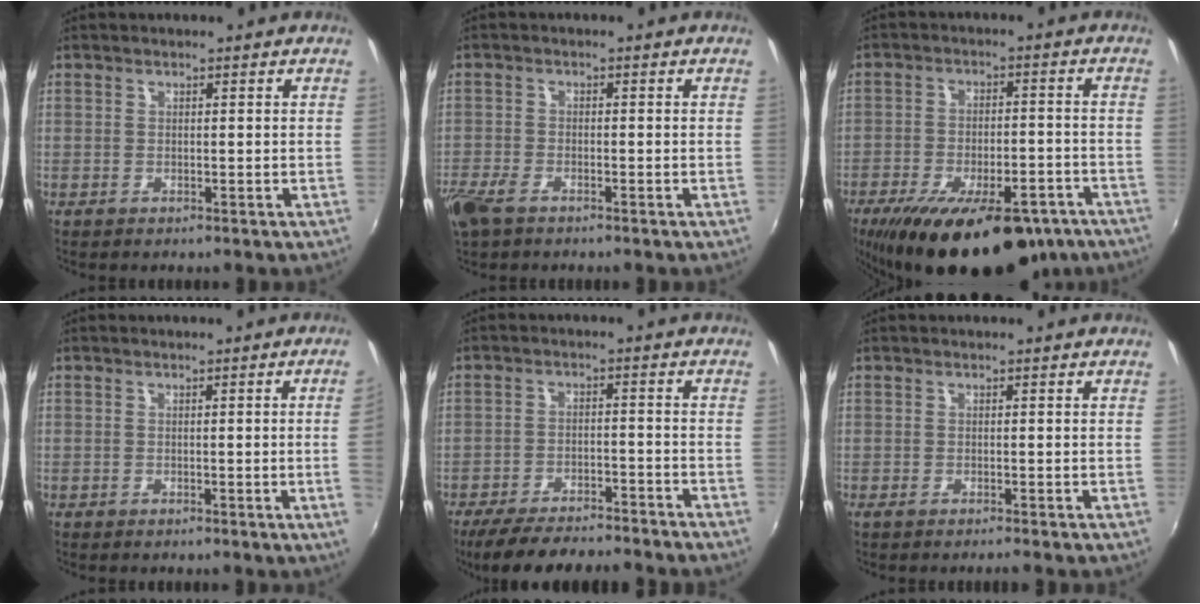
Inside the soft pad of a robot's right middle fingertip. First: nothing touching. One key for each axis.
{"total": 6.2, "fx": -4.2, "fy": 2.6, "fz": 3.7, "tx": -0.101, "ty": -0.017, "tz": -0.086}
{"total": 23.7, "fx": -16.4, "fy": 9.7, "fz": 14.2, "tx": -0.252, "ty": -0.028, "tz": -0.225}
{"total": 2.5, "fx": -0.1, "fy": -1.4, "fz": 2.1, "tx": -0.034, "ty": -0.011, "tz": 0.003}
{"total": 14.6, "fx": -12.8, "fy": 2.1, "fz": 6.7, "tx": -0.138, "ty": -0.019, "tz": -0.194}
{"total": 1.1, "fx": -1.0, "fy": -0.1, "fz": 0.5, "tx": -0.012, "ty": -0.005, "tz": -0.020}